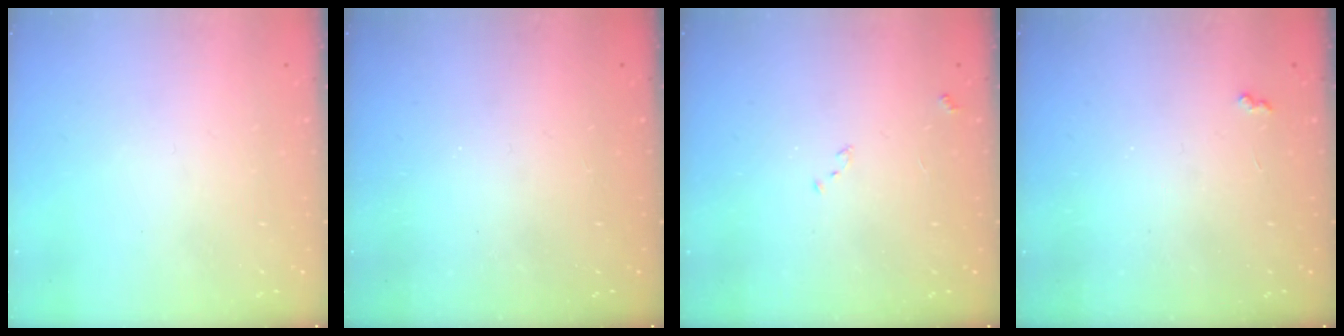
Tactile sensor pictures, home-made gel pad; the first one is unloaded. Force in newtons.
{"total": 1.2, "press": 1.2, "slide": 0.3}
{"total": 7.9, "press": 7.8, "slide": 0.9}
{"total": 3.0, "press": 3.0, "slide": 0.5}